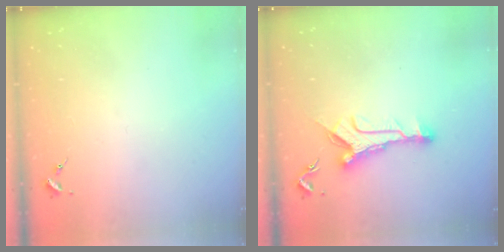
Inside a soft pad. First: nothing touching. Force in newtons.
{"total": 10.9, "press": 10.9, "slide": 0.5}